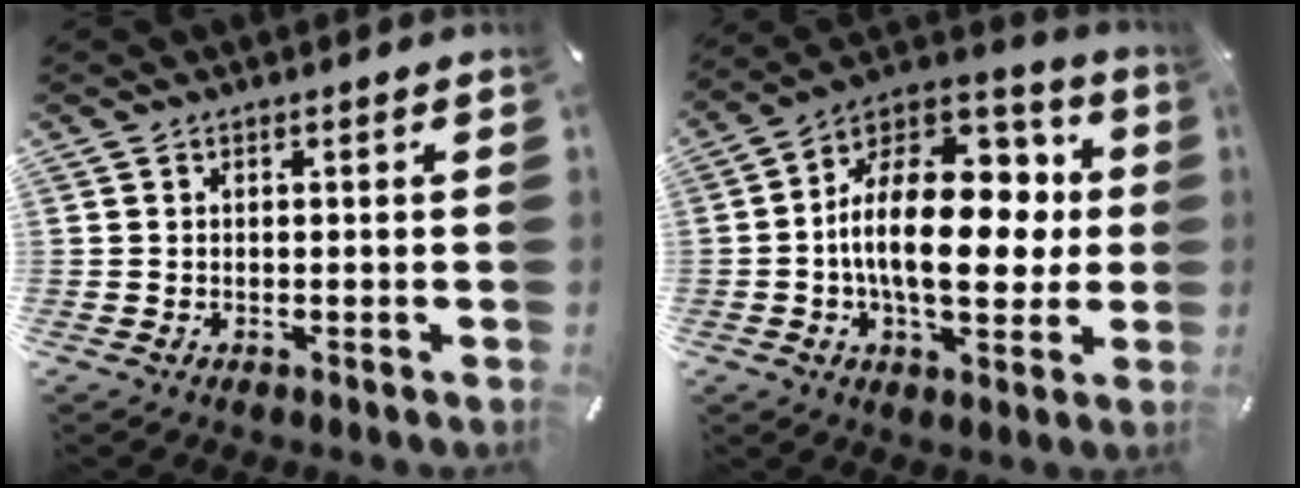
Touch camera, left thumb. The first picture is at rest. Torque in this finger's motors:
{"motor_torque": [1.63, 2.75, 2.58, -0.19, 0.31]}